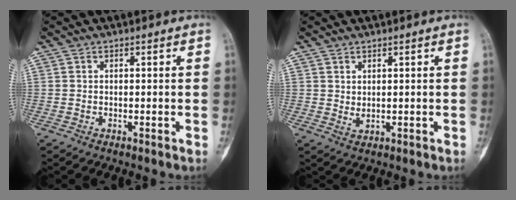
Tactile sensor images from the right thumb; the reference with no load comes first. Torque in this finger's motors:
{"motor_torque": [-0.15, -0.03, -0.08, 0.10, 0.08]}